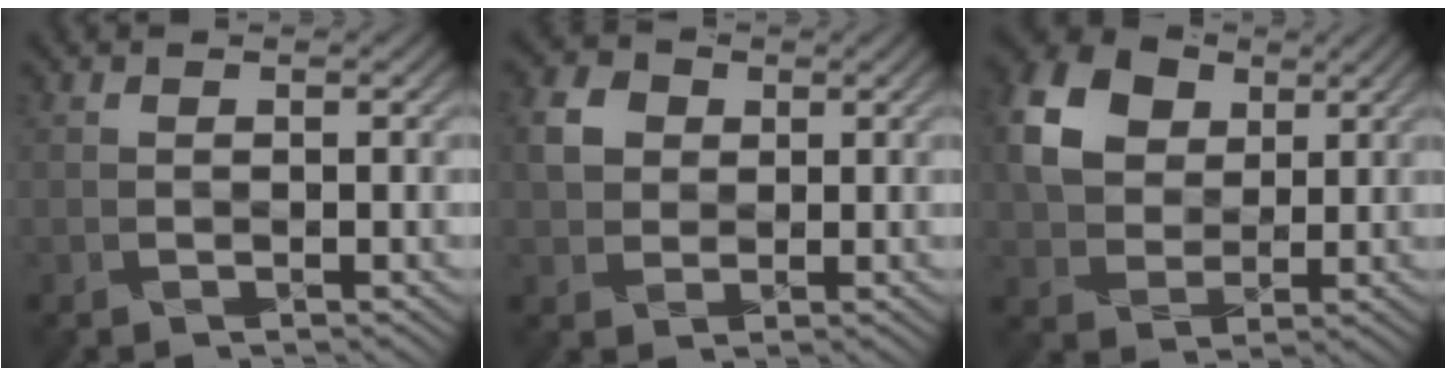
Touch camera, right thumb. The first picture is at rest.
{"total": 3.7, "force": [1.1, 3.2, 1.3], "torque": [-0.035, 0.007, 0.021]}
{"total": 9.9, "force": [3.7, 7.3, 5.5], "torque": [-0.139, 0.015, 0.066]}